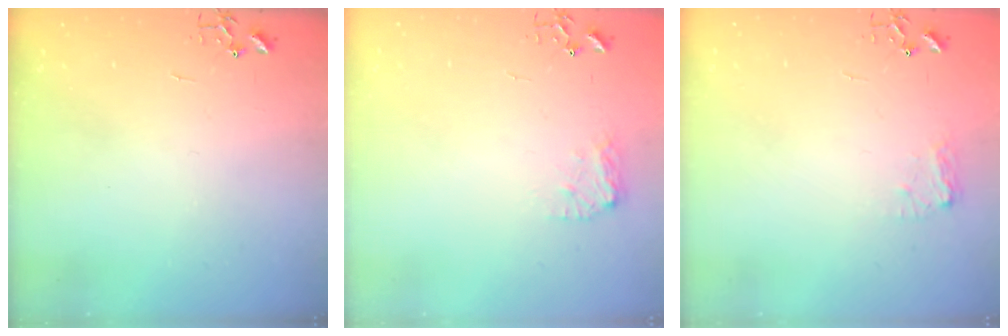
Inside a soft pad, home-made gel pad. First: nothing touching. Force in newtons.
{"total": 7.9, "press": 7.9, "slide": 0.3}
{"total": 6.6, "press": 6.6, "slide": 0.2}